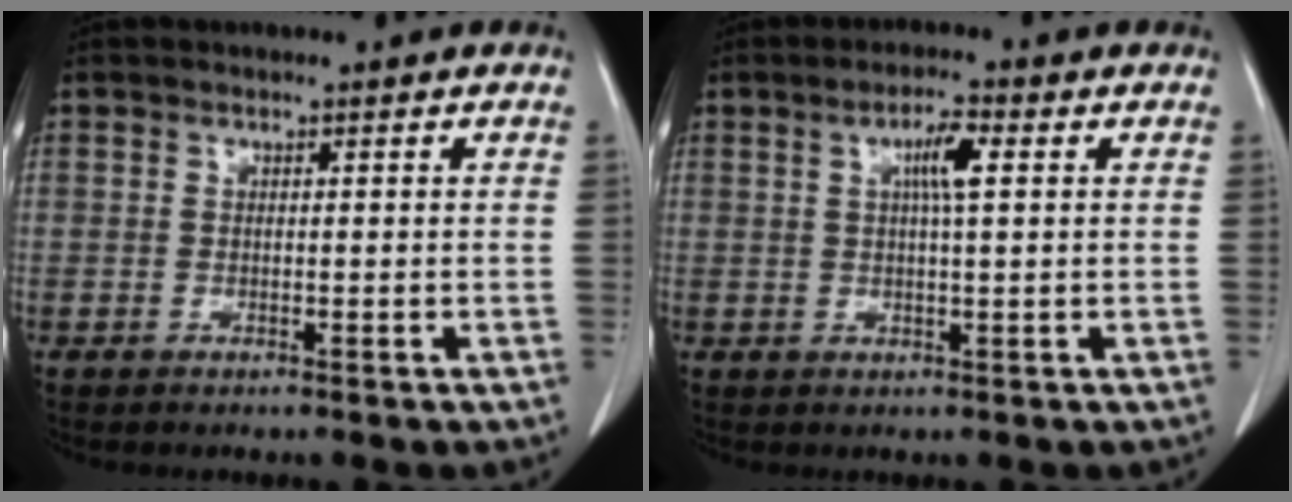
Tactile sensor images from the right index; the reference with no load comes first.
{"total": 4.2, "force": [1.2, 0.4, 4.0], "torque": [-0.073, 0.004, 0.021]}